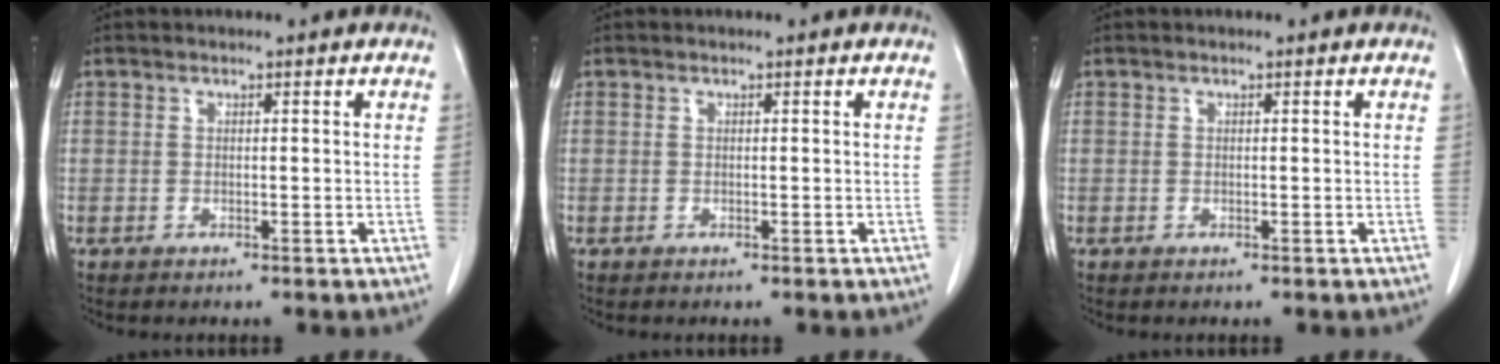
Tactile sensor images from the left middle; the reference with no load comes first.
{"total": 0.0}
{"total": 0.0}